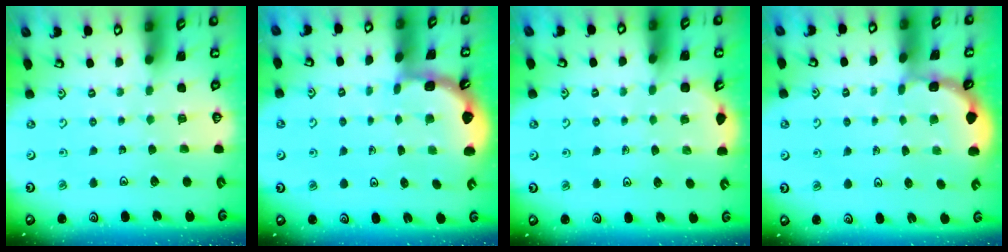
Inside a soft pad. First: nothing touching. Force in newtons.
{"total": 2.1, "press": 2.1, "slide": 0.2}
{"total": 2.2, "press": 2.0, "slide": 1.1}
{"total": 1.5, "press": 1.5, "slide": 0.2}